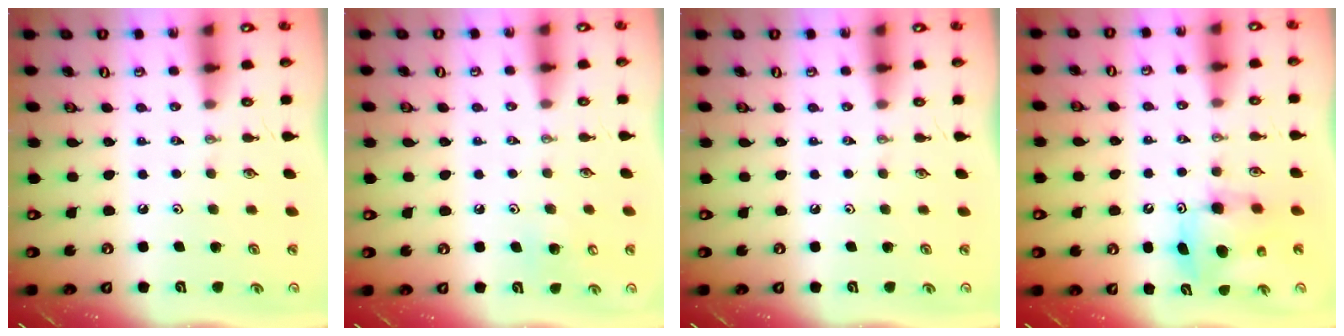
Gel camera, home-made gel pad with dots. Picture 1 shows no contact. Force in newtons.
{"total": 6.5, "press": 6.4, "slide": 0.7}
{"total": 0.0}
{"total": 7.5, "press": 7.5, "slide": 0.3}